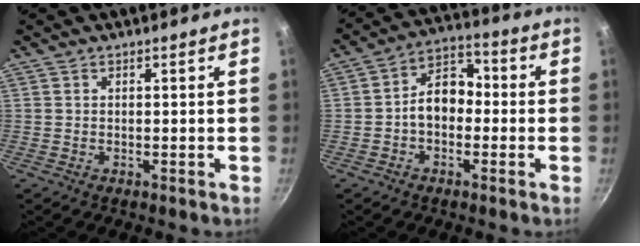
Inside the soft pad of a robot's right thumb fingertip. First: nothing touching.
{"total": 8.8, "force": [-1.2, 6.3, 5.9], "torque": [-0.055, 0.038, -0.037]}